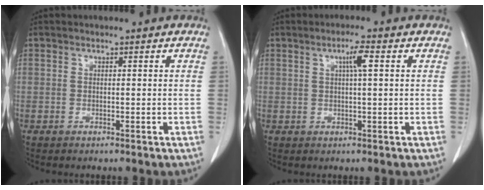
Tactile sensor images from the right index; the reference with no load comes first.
{"total": 3.1, "force": [1.0, 0.2, 2.9], "torque": [-0.050, 0.004, 0.015]}